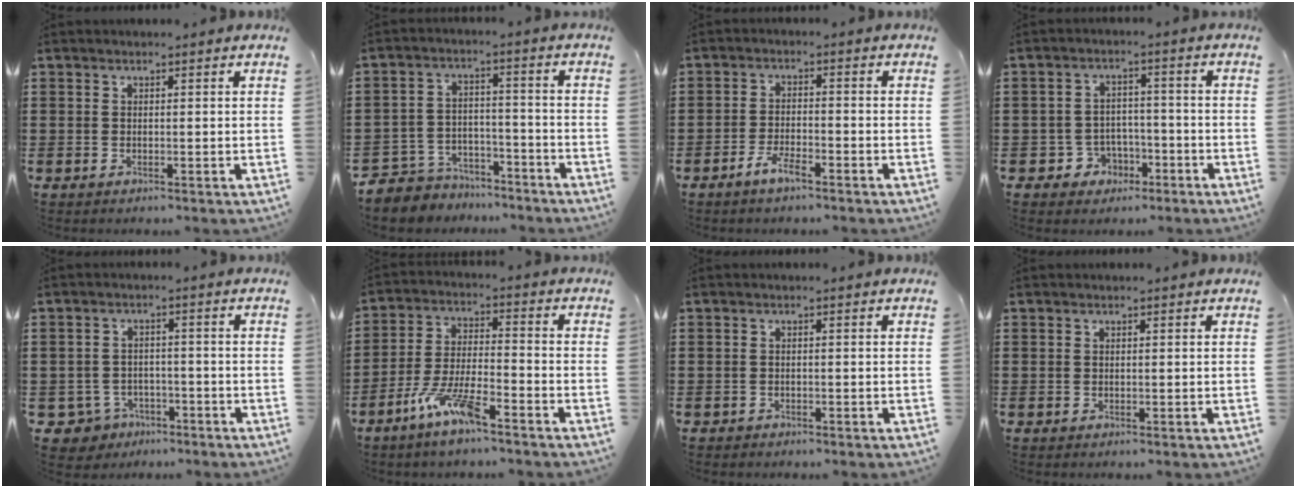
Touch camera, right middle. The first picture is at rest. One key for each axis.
{"total": 5.6, "fx": -5.3, "fy": 1.9, "fz": -0.2, "tx": -0.015, "ty": 0.009, "tz": -0.115}
{"total": 3.7, "fx": -2.7, "fy": 1.0, "fz": 2.3, "tx": -0.053, "ty": 0.003, "tz": -0.056}
{"total": 4.3, "fx": -2.6, "fy": 3.4, "fz": 0.8, "tx": -0.025, "ty": 0.012, "tz": -0.052}
{"total": 3.7, "fx": -2.9, "fy": 2.1, "fz": 0.7, "tx": -0.043, "ty": -0.004, "tz": -0.067}
{"total": 7.9, "fx": -5.7, "fy": 1.3, "fz": 5.4, "tx": -0.126, "ty": -0.006, "tz": -0.111}
{"total": 0.8, "fx": -0.7, "fy": 0.4, "fz": 0.0, "tx": 0.000, "ty": 0.003, "tz": -0.016}
{"total": 0.0}